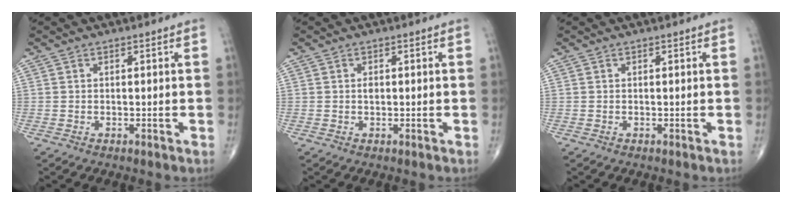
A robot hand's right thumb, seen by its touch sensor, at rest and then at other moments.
{"total": 1.0, "force": [0.1, 0.6, 0.7], "torque": [-0.011, 0.001, 0.000]}
{"total": 0.0}